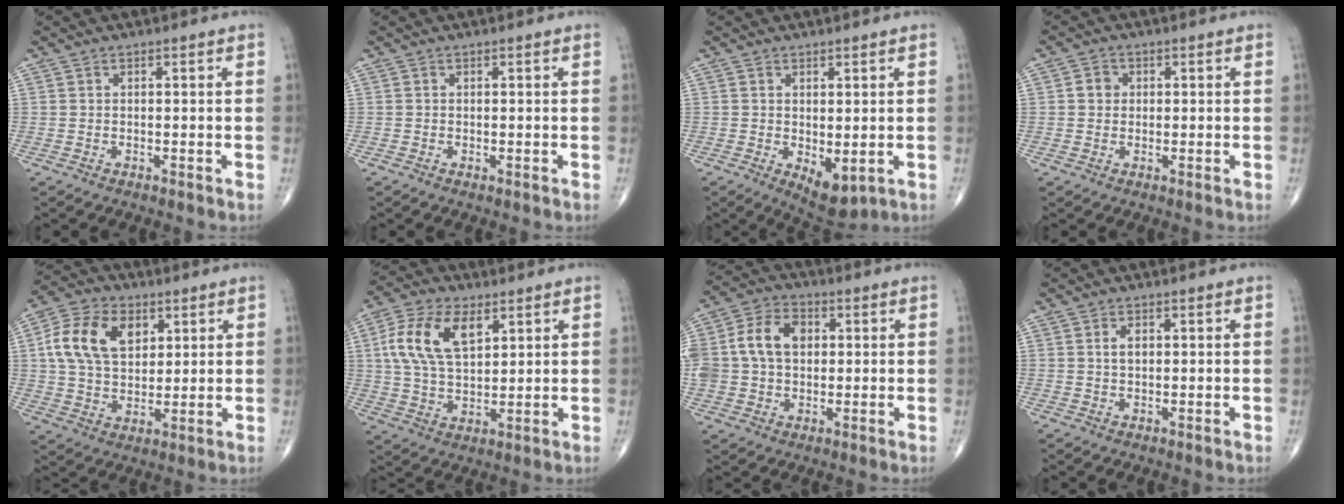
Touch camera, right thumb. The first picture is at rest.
{"total": 0.0}
{"total": 5.9, "force": [-1.1, 2.9, 5.0], "torque": [-0.058, -0.011, -0.001]}
{"total": 2.3, "force": [0.3, 2.1, 0.9], "torque": [-0.001, 0.004, 0.001]}
{"total": 14.2, "force": [4.3, 9.5, 9.6], "torque": [-0.161, 0.002, 0.077]}
{"total": 13.3, "force": [4.6, 7.3, 10.1], "torque": [-0.193, -0.003, 0.089]}
{"total": 12.6, "force": [1.9, 9.3, 8.3], "torque": [-0.150, 0.018, 0.033]}
{"total": 2.4, "force": [0.6, 1.5, 1.8], "torque": [-0.031, 0.000, 0.012]}